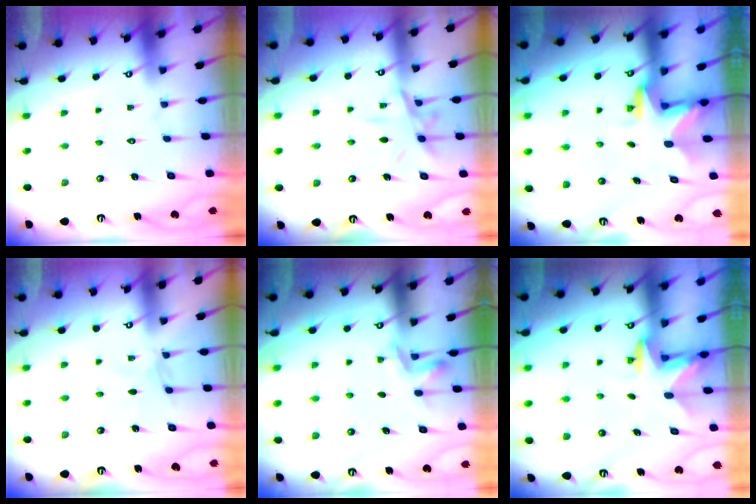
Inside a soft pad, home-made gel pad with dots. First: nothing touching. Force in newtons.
{"total": 10.6, "press": 10.5, "slide": 0.9}
{"total": 3.0, "press": 3.0, "slide": 0.2}
{"total": 2.7, "press": 2.7, "slide": 0.4}
{"total": 2.7, "press": 2.4, "slide": 1.2}
{"total": 2.5, "press": 2.5, "slide": 0.4}